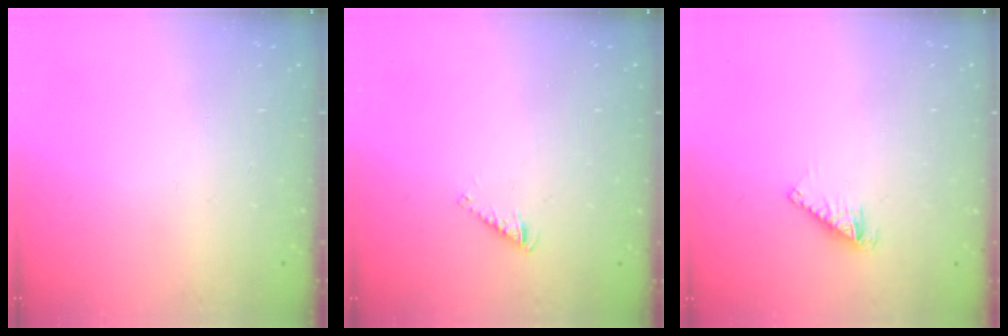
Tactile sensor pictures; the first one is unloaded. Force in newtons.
{"total": 2.7, "press": 2.6, "slide": 0.3}
{"total": 2.9, "press": 2.9, "slide": 0.2}